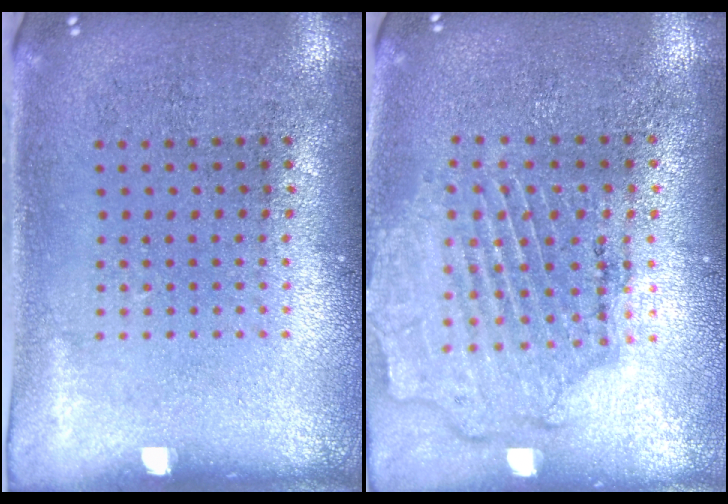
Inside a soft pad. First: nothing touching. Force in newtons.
{"total": 1.6, "press": 1.6, "slide": 0.4}